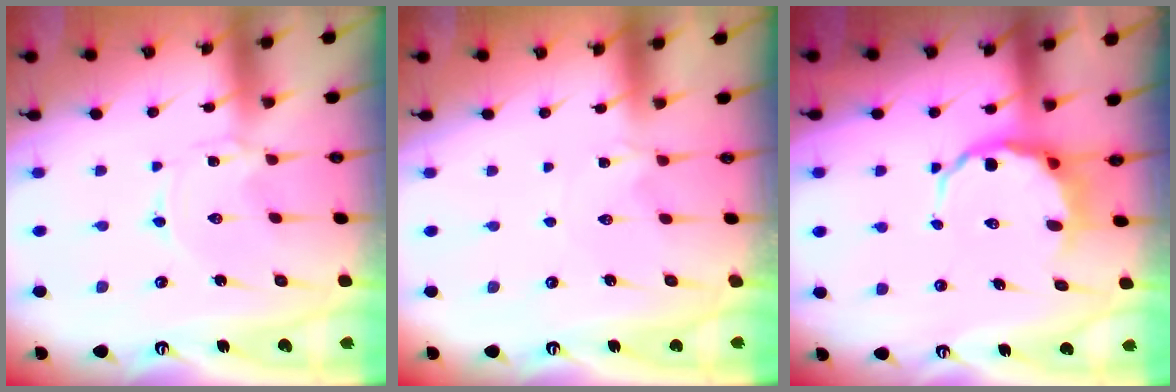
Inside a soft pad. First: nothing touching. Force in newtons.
{"total": 2.5, "press": 2.5, "slide": 0.3}
{"total": 5.4, "press": 5.1, "slide": 1.8}